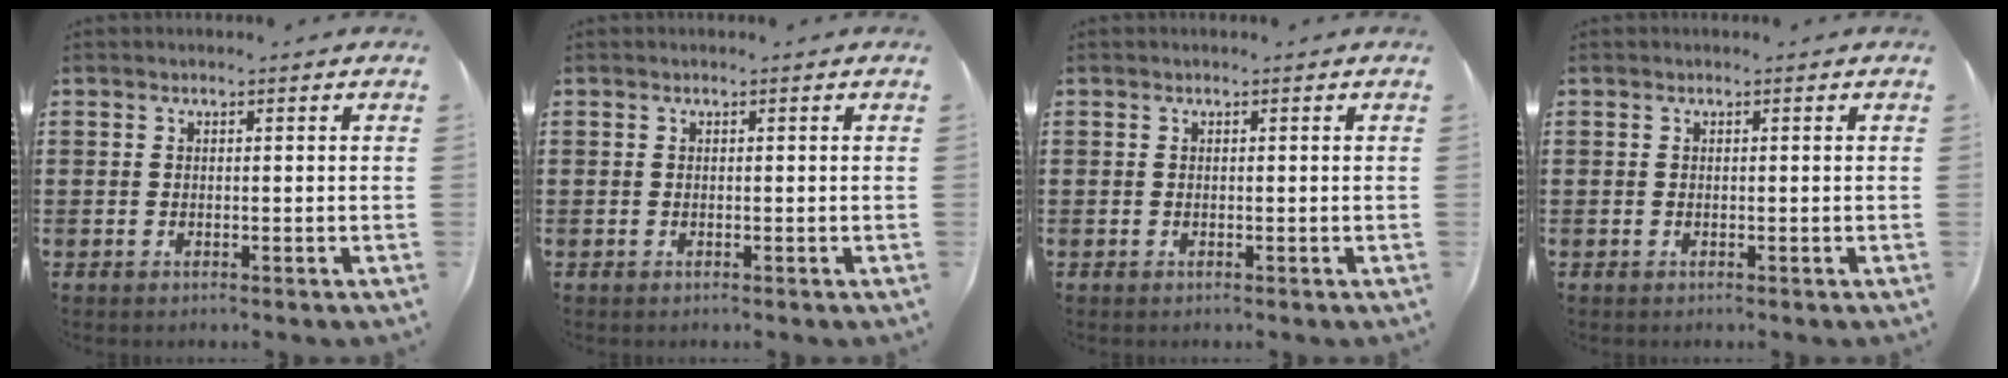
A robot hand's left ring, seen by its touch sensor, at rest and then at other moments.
{"total": 0.0}
{"total": 0.0}
{"total": 0.0}